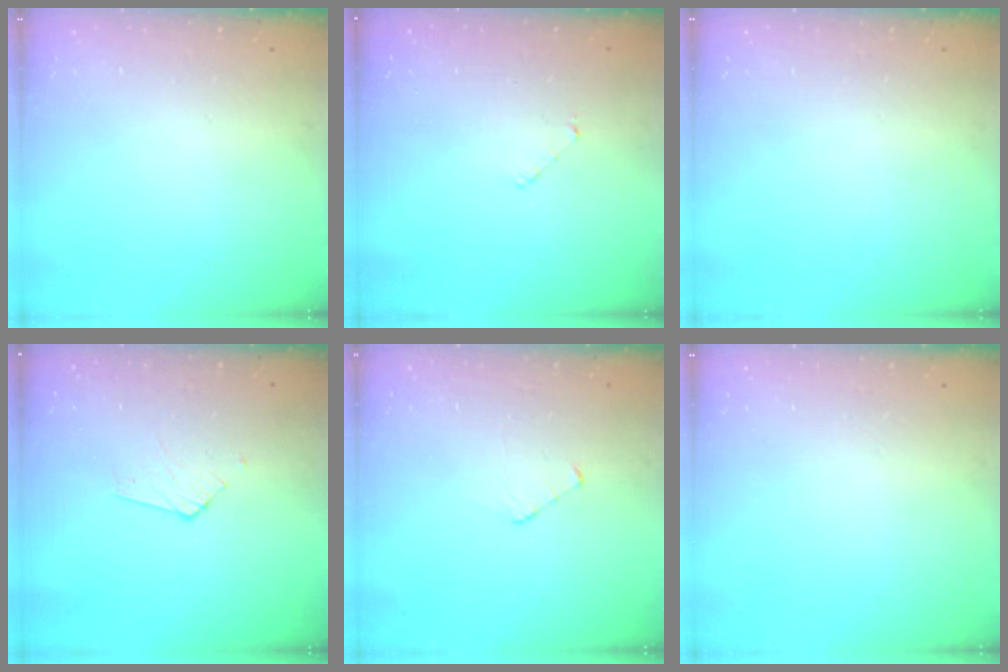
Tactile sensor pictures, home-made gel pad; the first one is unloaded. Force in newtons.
{"total": 2.5, "press": 2.5, "slide": 0.2}
{"total": 0.0}
{"total": 2.9, "press": 2.9, "slide": 0.2}
{"total": 4.0, "press": 4.0, "slide": 0.4}
{"total": 0.0}